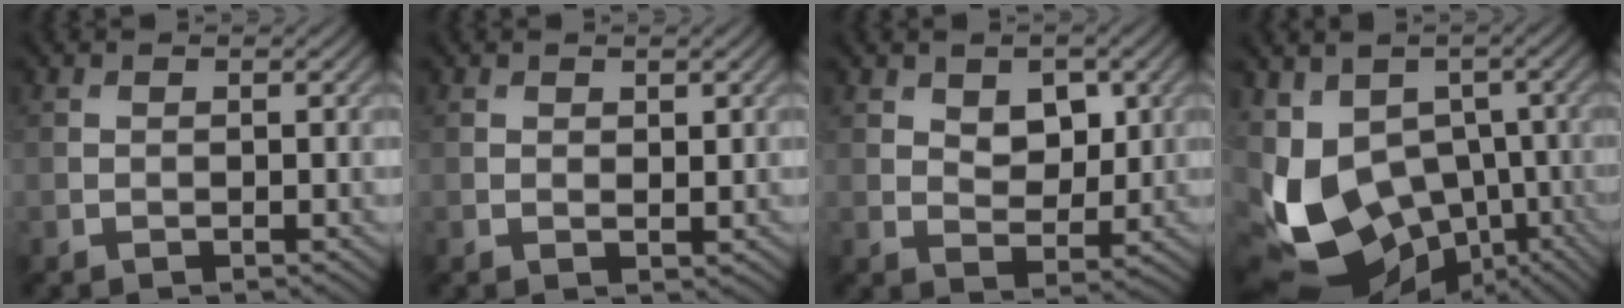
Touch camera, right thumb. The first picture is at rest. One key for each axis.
{"total": 1.1, "fx": 0.7, "fy": 0.6, "fz": 0.5, "tx": -0.009, "ty": -0.005, "tz": 0.016}
{"total": 4.9, "fx": 1.9, "fy": 3.1, "fz": 3.2, "tx": -0.055, "ty": -0.007, "tz": 0.029}
{"total": 15.4, "fx": -3.6, "fy": 11.1, "fz": 10.1, "tx": -0.236, "ty": -0.031, "tz": -0.026}